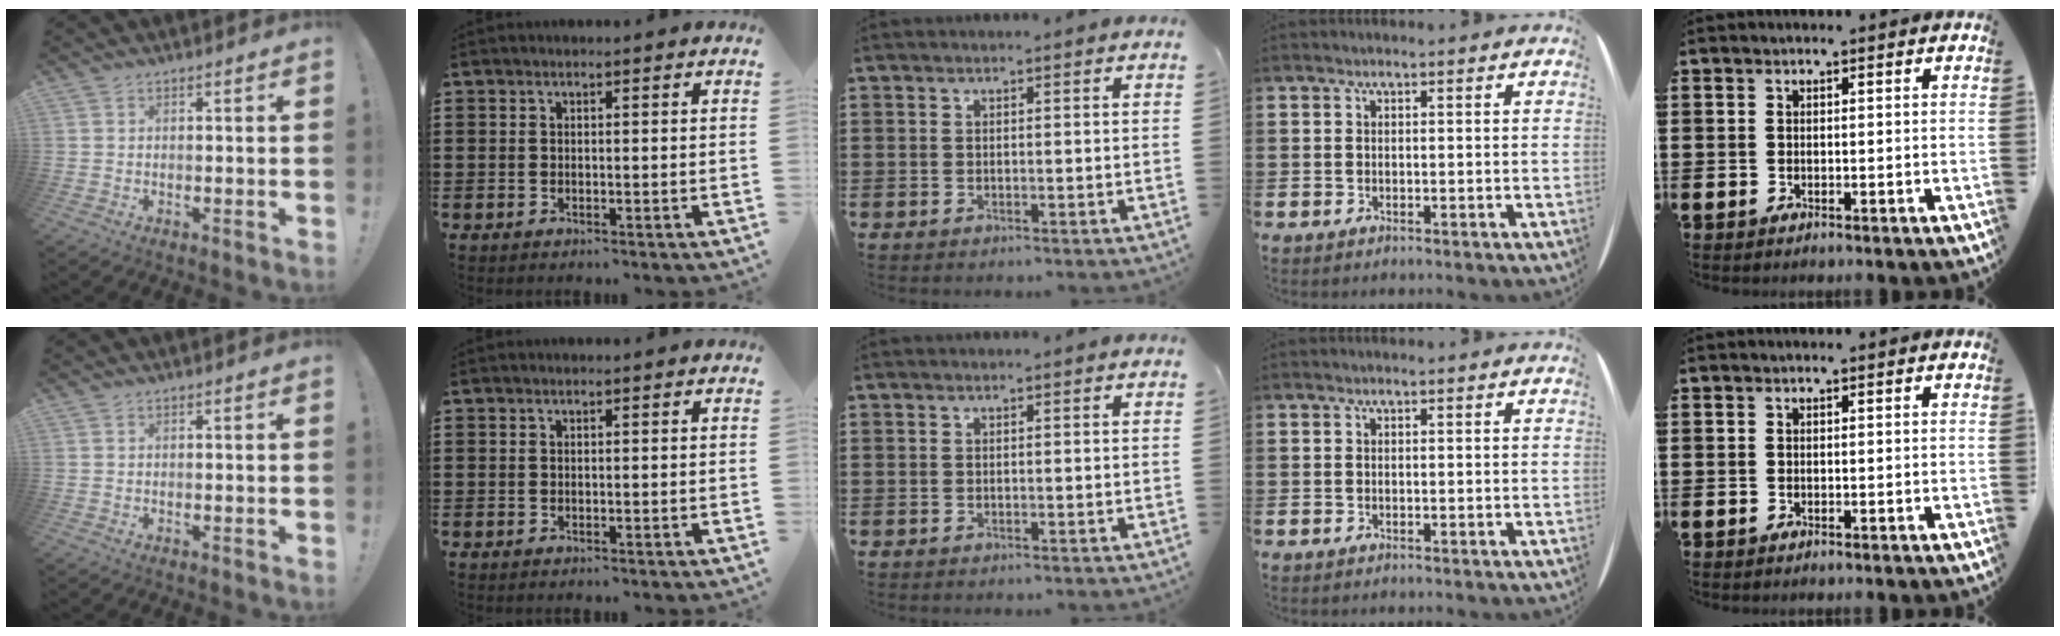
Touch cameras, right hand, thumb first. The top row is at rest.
{}